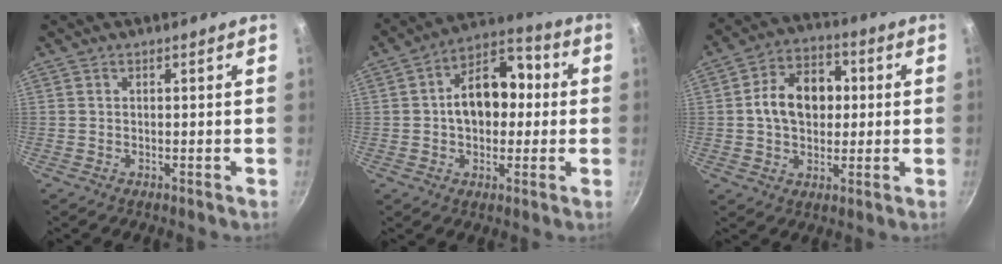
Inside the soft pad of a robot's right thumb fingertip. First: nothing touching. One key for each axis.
{"total": 13.7, "fx": 0.8, "fy": 8.9, "fz": 10.4, "tx": -0.126, "ty": 0.033, "tz": 0.003}
{"total": 12.5, "fx": 1.1, "fy": 8.9, "fz": 8.8, "tx": -0.118, "ty": 0.018, "tz": 0.013}